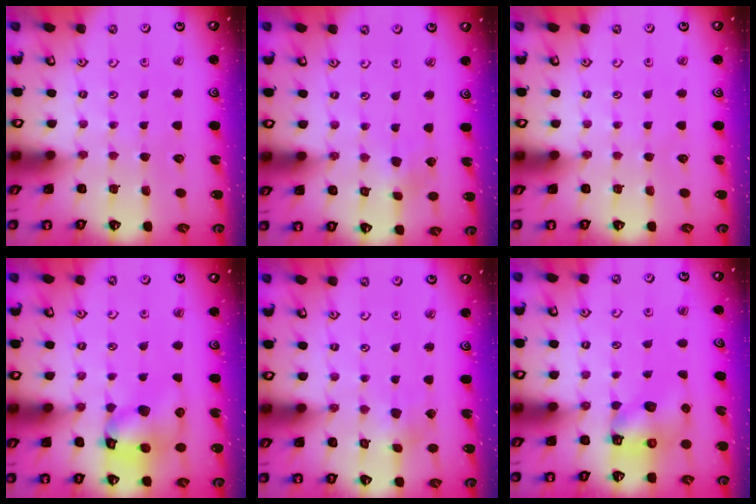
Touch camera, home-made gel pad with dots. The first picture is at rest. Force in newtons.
{"total": 2.9, "press": 2.9, "slide": 0.3}
{"total": 0.0}
{"total": 12.0, "press": 11.9, "slide": 1.6}
{"total": 3.0, "press": 3.0, "slide": 0.4}
{"total": 6.6, "press": 6.5, "slide": 1.0}